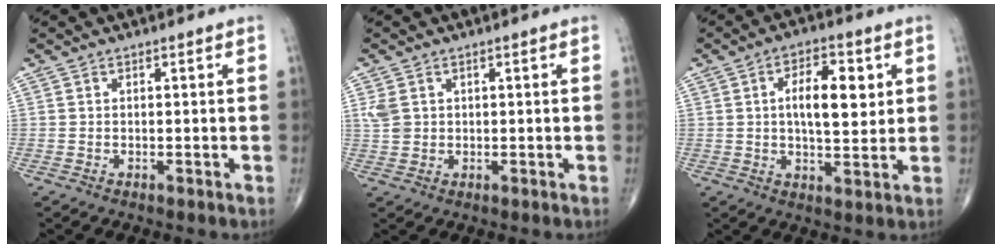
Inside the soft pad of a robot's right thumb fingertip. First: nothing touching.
{"total": 3.1, "force": [1.0, 2.3, 1.7], "torque": [-0.035, -0.001, 0.027]}
{"total": 10.1, "force": [2.2, 4.5, 8.7], "torque": [-0.116, -0.007, 0.032]}